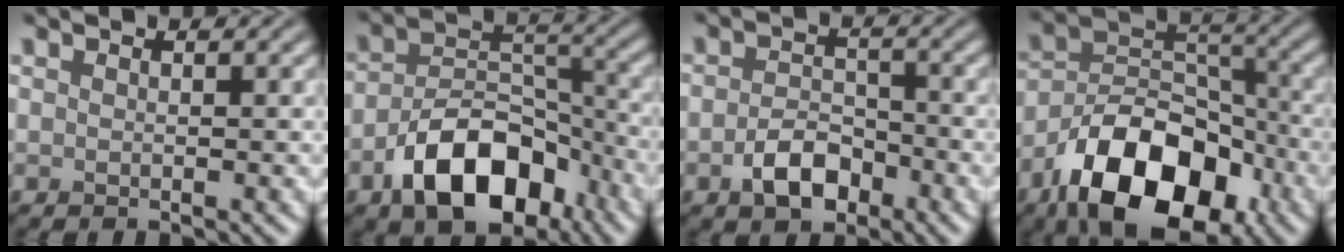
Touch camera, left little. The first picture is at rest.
{"total": 9.4, "force": [-5.0, 5.4, 5.8], "torque": [-0.093, 0.001, -0.086]}
{"total": 3.9, "force": [-1.9, 2.4, 2.4], "torque": [-0.040, 0.003, -0.036]}
{"total": 12.4, "force": [-7.0, 6.8, 7.6], "torque": [-0.128, -0.001, -0.131]}